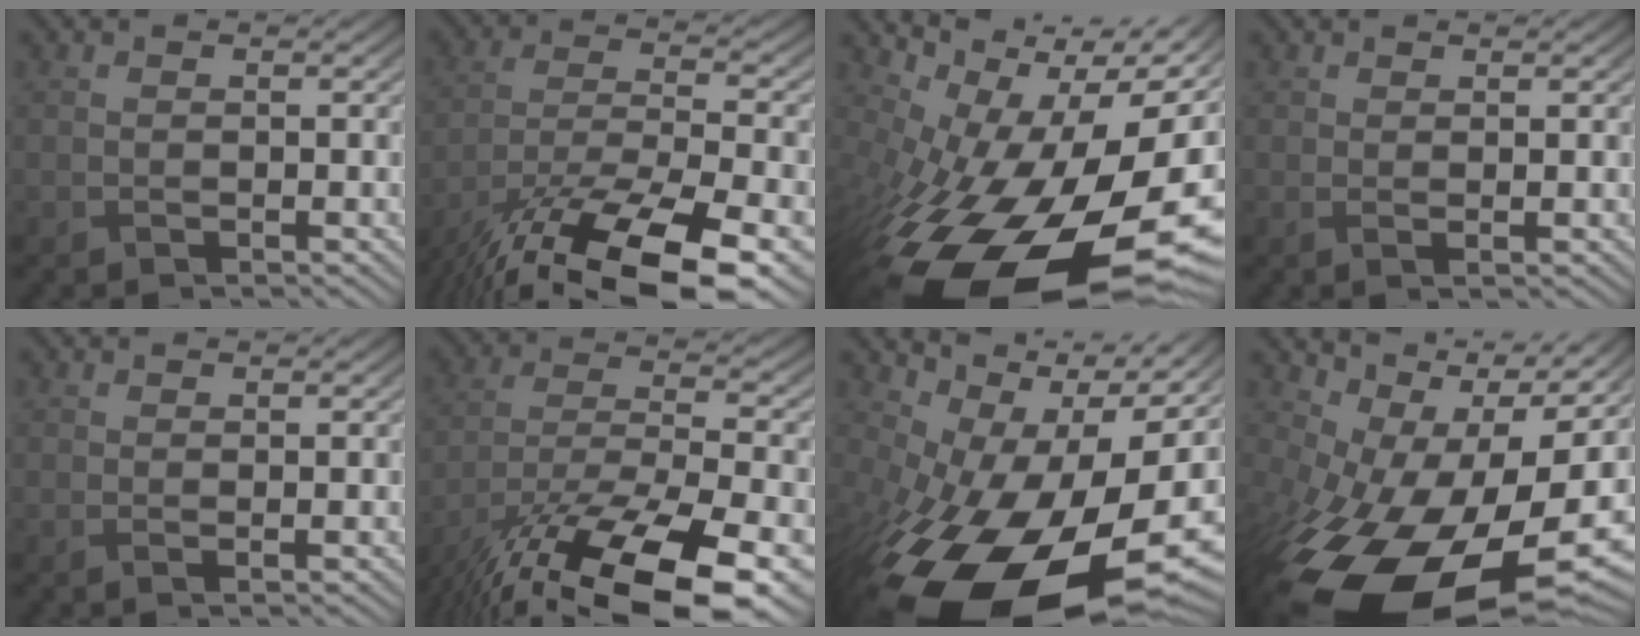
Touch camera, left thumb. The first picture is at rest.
{"total": 18.1, "force": [-13.7, 5.0, 10.7], "torque": [-0.210, -0.048, -0.220]}
{"total": 18.5, "force": [-6.1, 8.8, 15.1], "torque": [-0.252, -0.027, -0.091]}
{"total": 1.1, "force": [0.5, 0.2, 0.9], "torque": [-0.022, -0.002, 0.008]}
{"total": 0.7, "force": [0.3, 0.1, 0.7], "torque": [-0.015, 0.000, 0.005]}
{"total": 19.9, "force": [-14.9, 5.9, 11.9], "torque": [-0.227, -0.054, -0.229]}
{"total": 17.0, "force": [-5.1, 9.0, 13.6], "torque": [-0.238, -0.038, -0.080]}
{"total": 16.9, "force": [-4.9, 9.1, 13.3], "torque": [-0.242, -0.041, -0.074]}